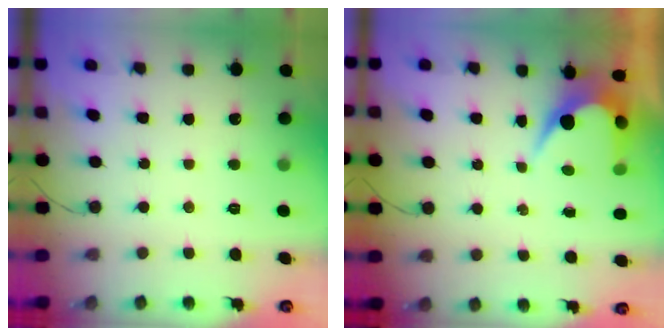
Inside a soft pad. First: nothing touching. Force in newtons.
{"total": 5.3, "press": 5.3, "slide": 0.3}